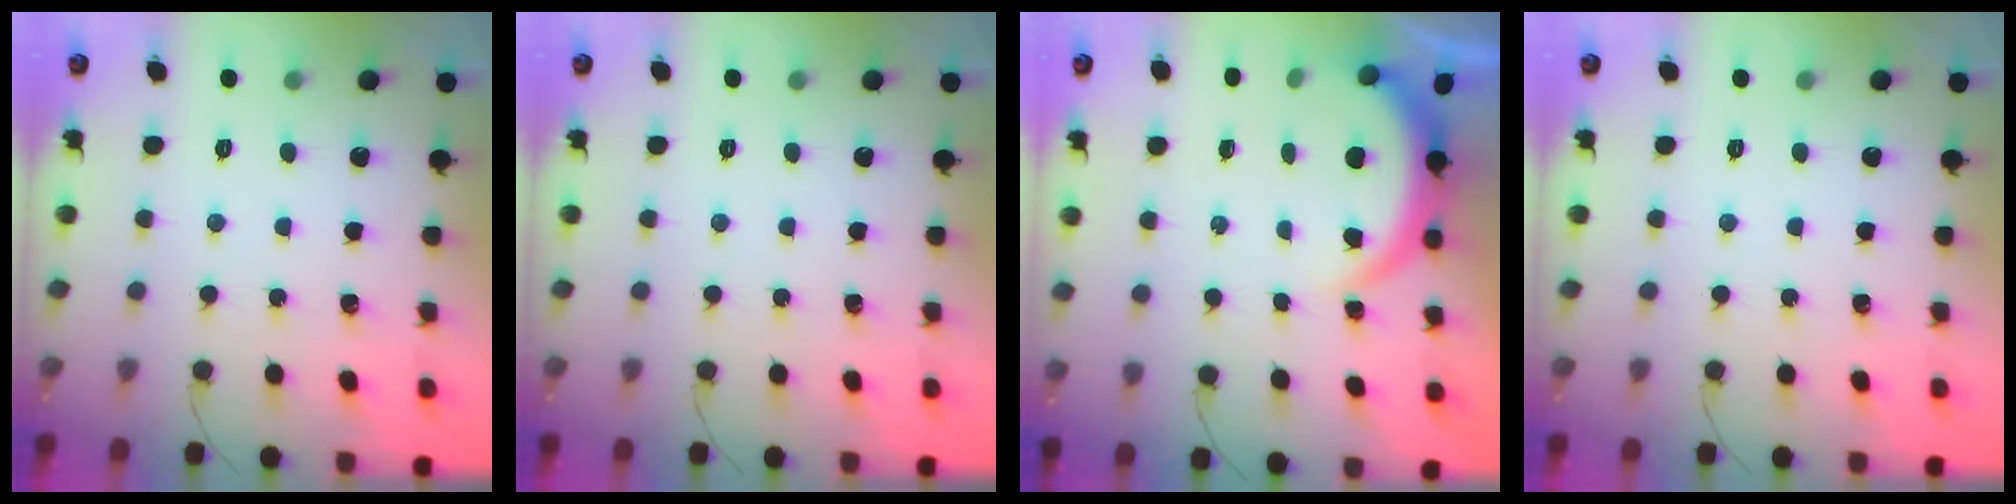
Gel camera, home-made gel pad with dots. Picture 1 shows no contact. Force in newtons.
{"total": 0.0}
{"total": 3.9, "press": 3.9, "slide": 0.2}
{"total": 0.0}